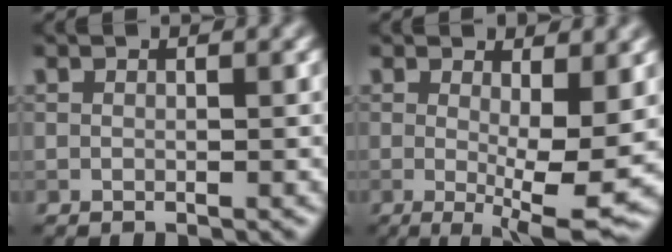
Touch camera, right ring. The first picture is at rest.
{"total": 7.4, "force": [-0.3, 1.6, 7.3], "torque": [-0.108, -0.011, 0.000]}